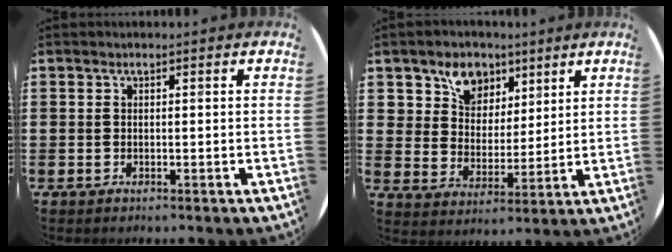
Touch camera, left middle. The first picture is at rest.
{"total": 6.5, "force": [4.8, 4.4, 0.5], "torque": [-0.046, -0.010, 0.088]}